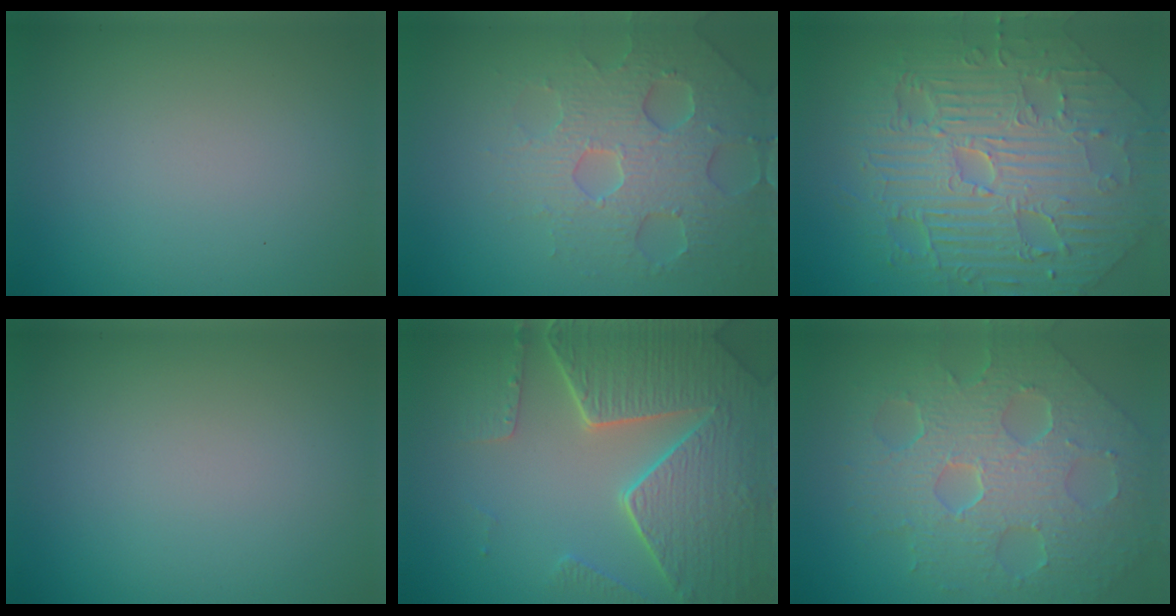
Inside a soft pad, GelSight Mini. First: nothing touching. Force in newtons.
{"total": 4.7, "press": 4.6, "slide": 1.0}
{"total": 11.9, "press": 7.7, "slide": 9.1}
{"total": 0.0}
{"total": 8.3, "press": 6.1, "slide": 5.6}
{"total": 8.7, "press": 6.1, "slide": 6.1}